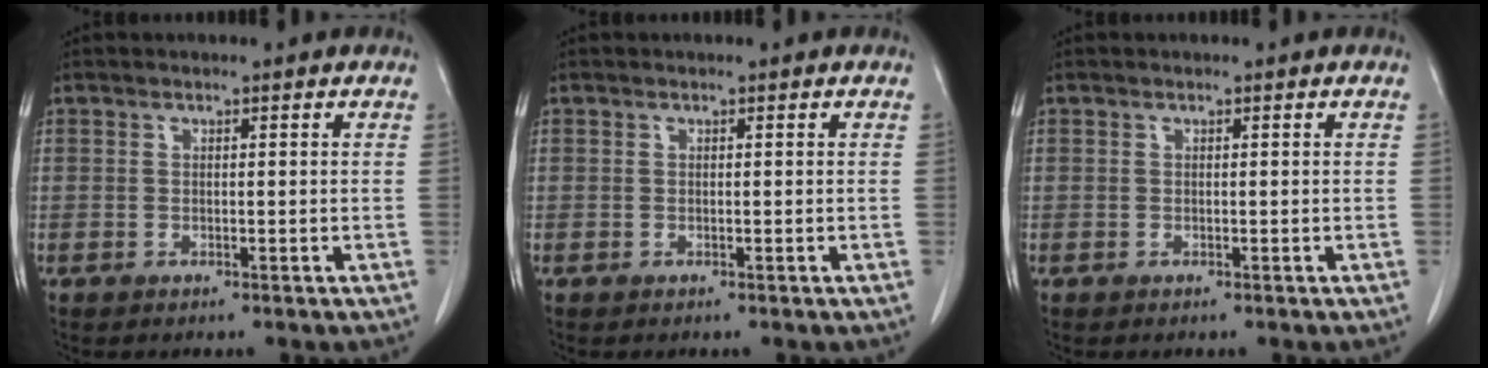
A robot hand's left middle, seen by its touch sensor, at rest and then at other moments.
{"total": 0.0}
{"total": 0.0}